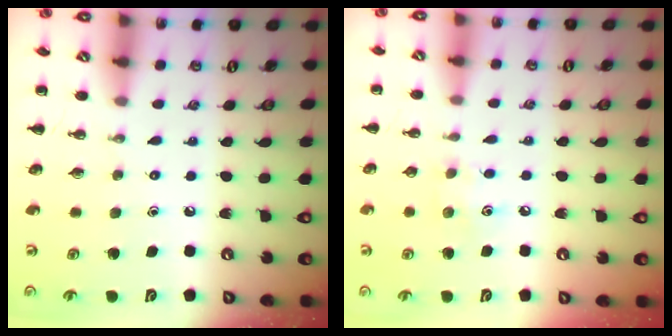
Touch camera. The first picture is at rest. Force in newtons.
{"total": 5.5, "press": 5.4, "slide": 1.3}